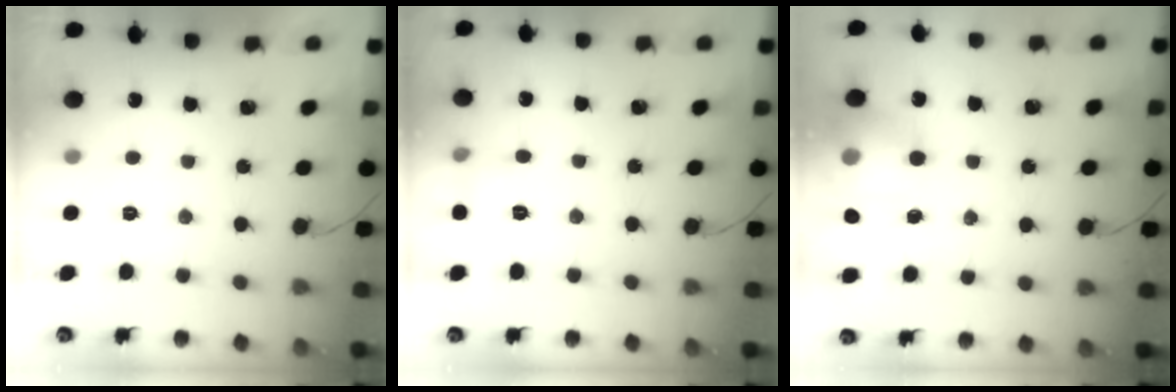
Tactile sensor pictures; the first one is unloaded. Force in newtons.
{"total": 4.7, "press": 4.5, "slide": 1.4}
{"total": 16.7, "press": 16.7, "slide": 1.2}